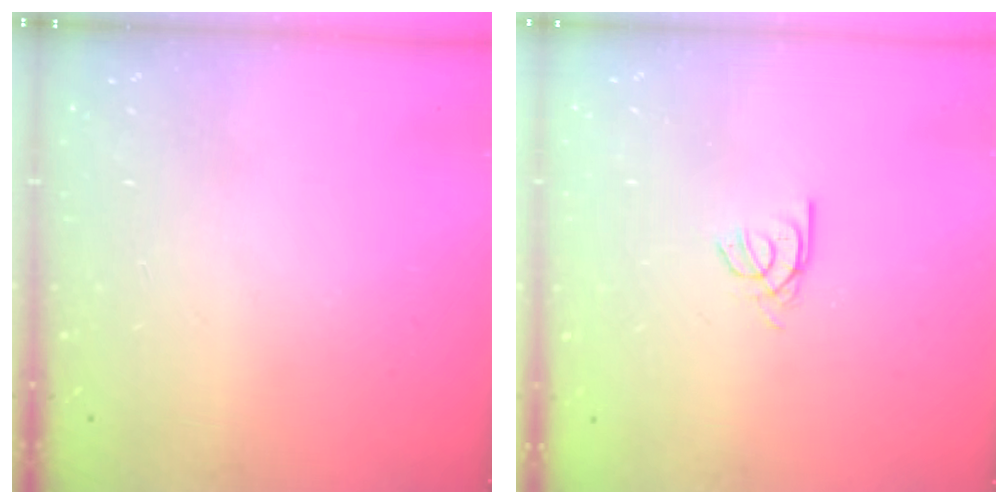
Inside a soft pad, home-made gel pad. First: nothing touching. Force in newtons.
{"total": 2.2, "press": 2.2, "slide": 0.2}